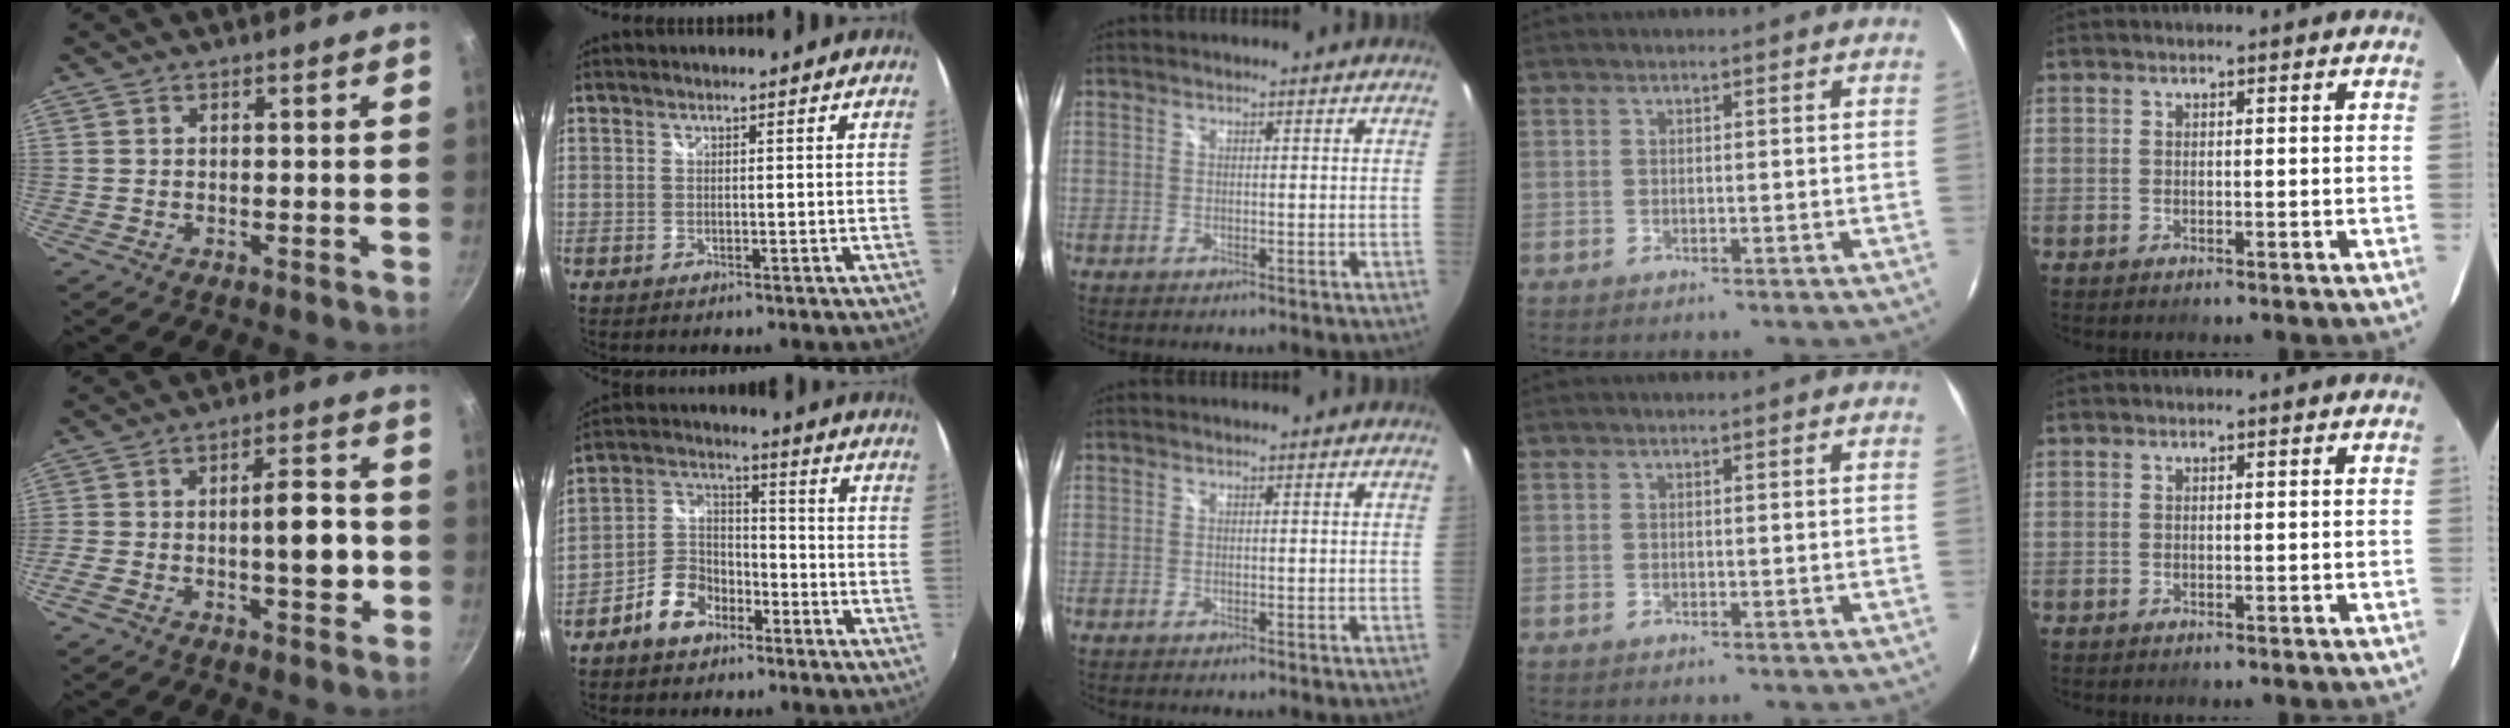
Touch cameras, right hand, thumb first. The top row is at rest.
{"thumb": {"total": 10.6, "force": [-2.8, 4.7, 9.1], "torque": [-0.112, 0.040, -0.050]}, "index": {"total": 8.6, "force": [-5.5, 5.4, 3.8], "torque": [-0.084, 0.028, -0.098]}}